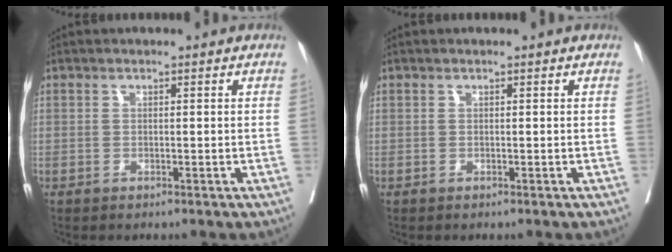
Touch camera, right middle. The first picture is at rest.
{"total": 0.0}